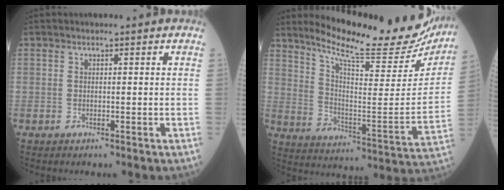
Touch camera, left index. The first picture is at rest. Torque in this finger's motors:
{"motor_torque": [0.98, -1.16, 0.28, 0.08]}